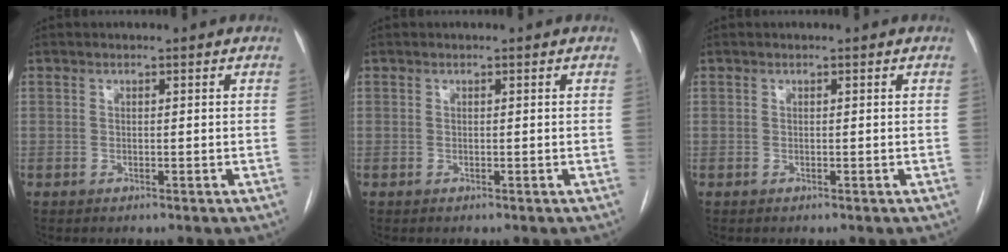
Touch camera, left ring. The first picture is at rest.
{"total": 0.0}
{"total": 0.0}